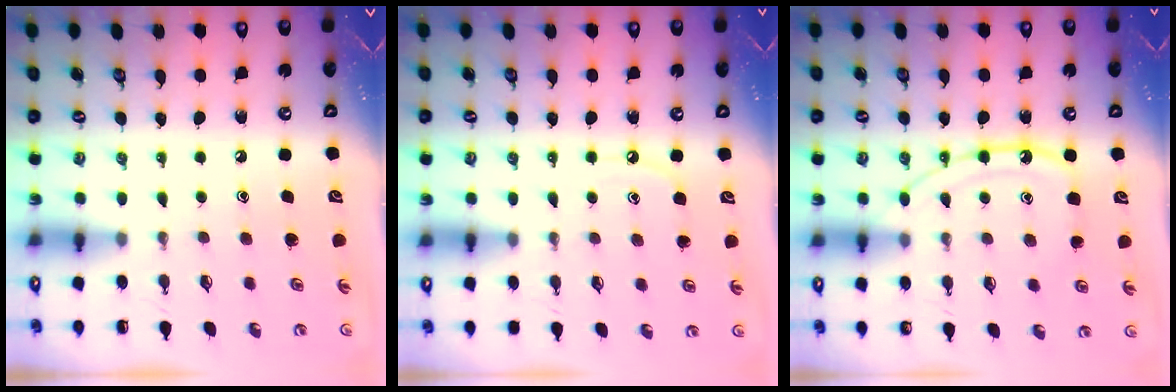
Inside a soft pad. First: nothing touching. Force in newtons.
{"total": 4.7, "press": 4.7, "slide": 0.6}
{"total": 12.3, "press": 12.2, "slide": 1.3}